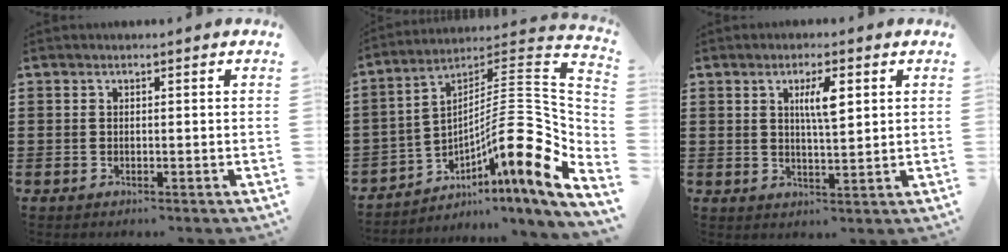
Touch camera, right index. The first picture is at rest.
{"total": 15.3, "force": [-3.6, 3.1, 14.5], "torque": [-0.217, -0.037, -0.078]}
{"total": 4.7, "force": [1.6, 1.1, 4.3], "torque": [-0.082, 0.005, 0.022]}